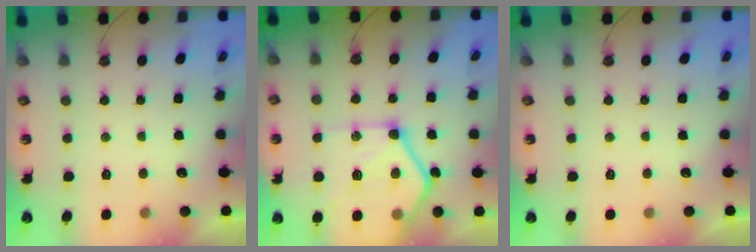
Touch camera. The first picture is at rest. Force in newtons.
{"total": 23.2, "press": 23.0, "slide": 2.3}
{"total": 0.0}